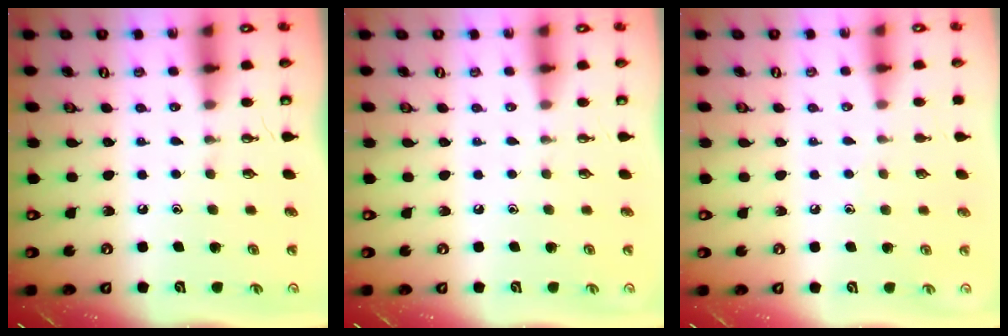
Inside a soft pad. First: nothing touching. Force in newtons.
{"total": 0.0}
{"total": 3.8, "press": 3.8, "slide": 0.3}